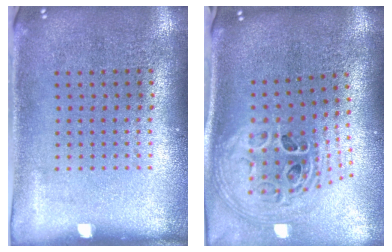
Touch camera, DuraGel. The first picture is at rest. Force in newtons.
{"total": 2.6, "press": 1.8, "slide": 1.8}